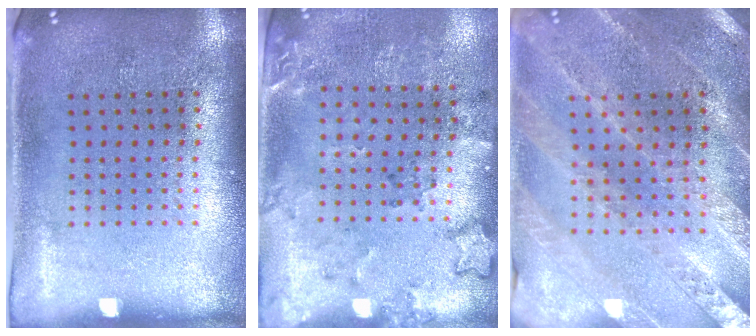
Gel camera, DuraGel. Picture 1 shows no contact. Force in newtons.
{"total": 1.9, "press": 1.5, "slide": 1.2}
{"total": 1.3, "press": 1.3, "slide": 0.2}